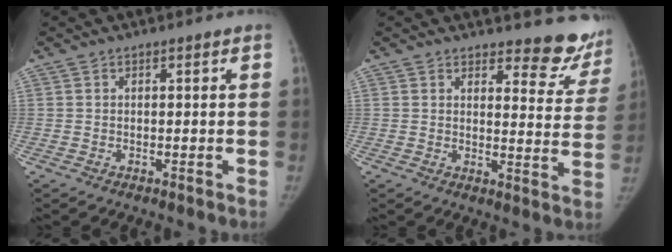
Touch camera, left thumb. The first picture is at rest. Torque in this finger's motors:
{"motor_torque": [0.66, -0.08, 0.30, -0.91, 0.05]}